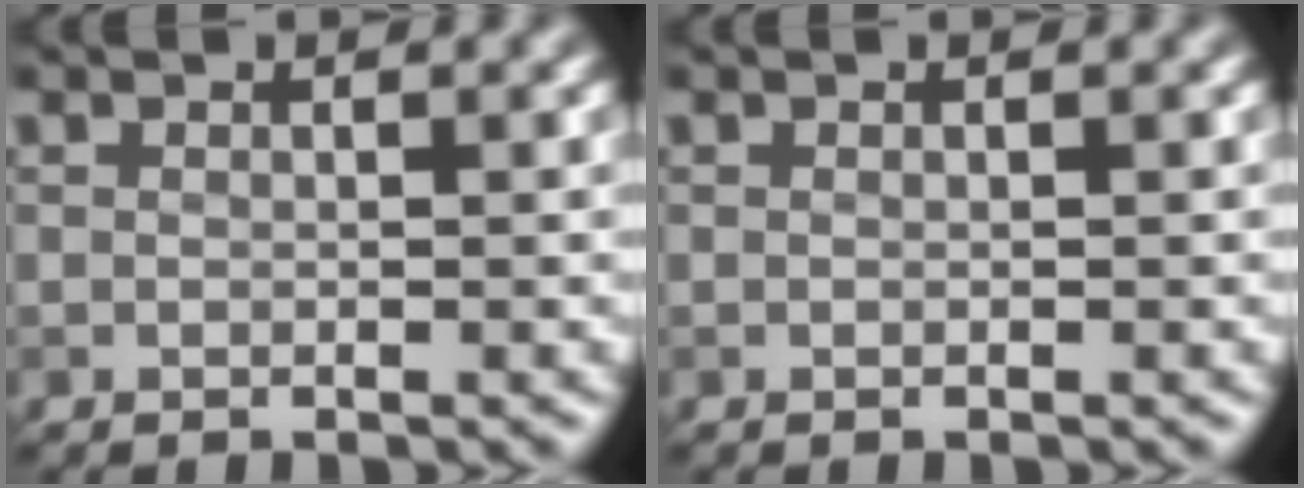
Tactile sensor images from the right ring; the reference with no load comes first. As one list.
[{"total": 0.0}]